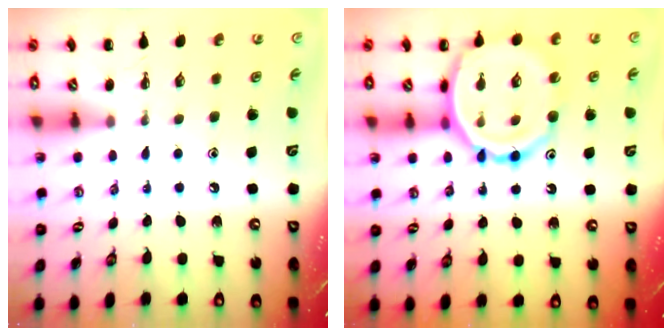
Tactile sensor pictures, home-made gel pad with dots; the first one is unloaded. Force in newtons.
{"total": 16.2, "press": 16.1, "slide": 2.0}